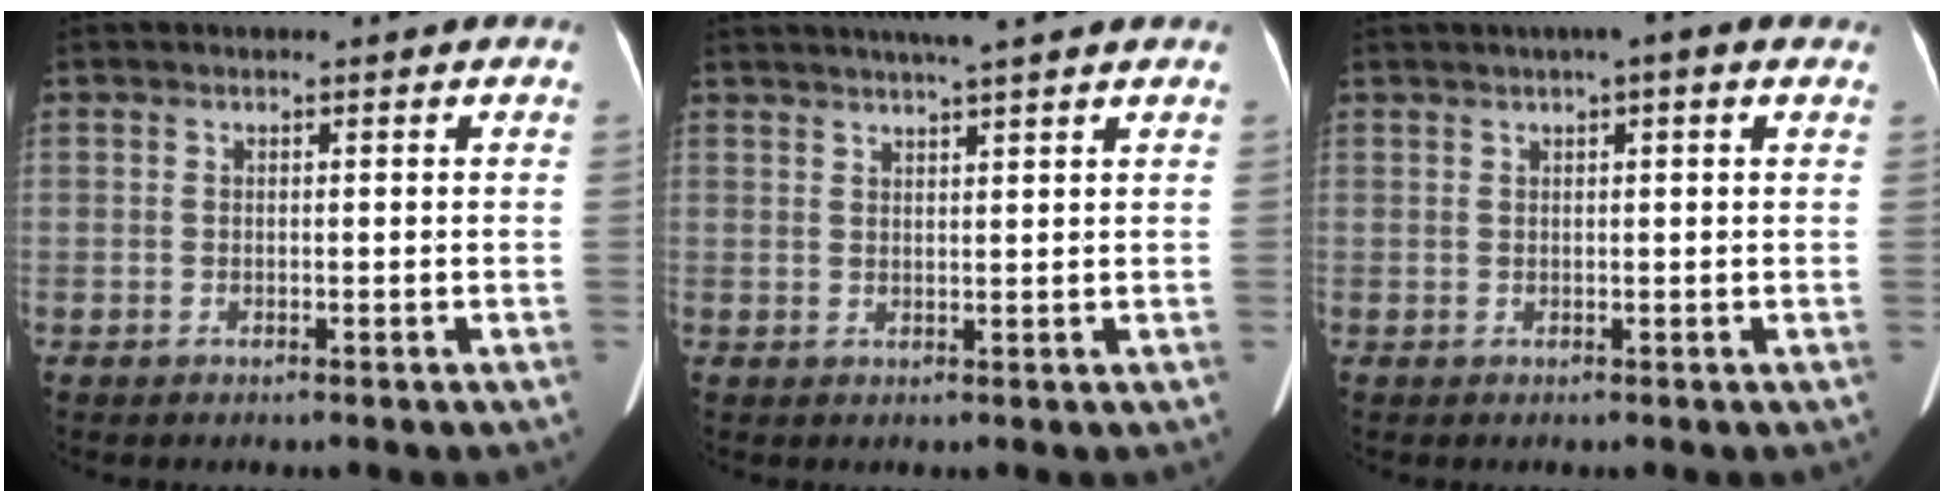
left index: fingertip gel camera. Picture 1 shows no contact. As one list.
[{"total": 8.1, "force": [6.8, 0.0, 4.4], "torque": [-0.070, 0.027, 0.089]}, {"total": 4.3, "force": [2.6, 0.6, 3.4], "torque": [-0.048, 0.025, 0.031]}]